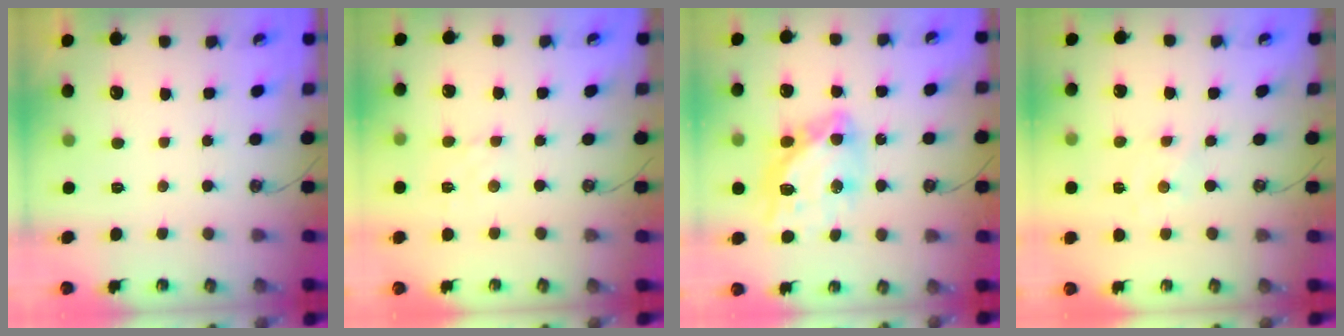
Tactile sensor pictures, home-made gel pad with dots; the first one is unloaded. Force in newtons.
{"total": 2.1, "press": 2.0, "slide": 0.6}
{"total": 15.7, "press": 15.6, "slide": 1.7}
{"total": 0.0}